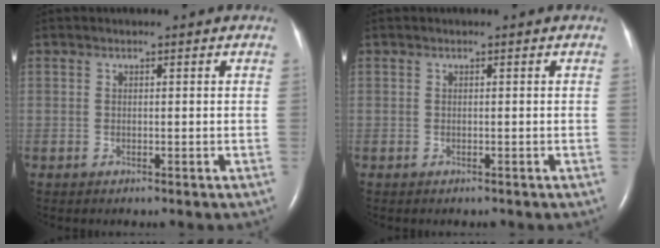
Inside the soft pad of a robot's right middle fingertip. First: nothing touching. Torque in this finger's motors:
{"motor_torque": [0.01, -0.01, -0.02, 0.00]}